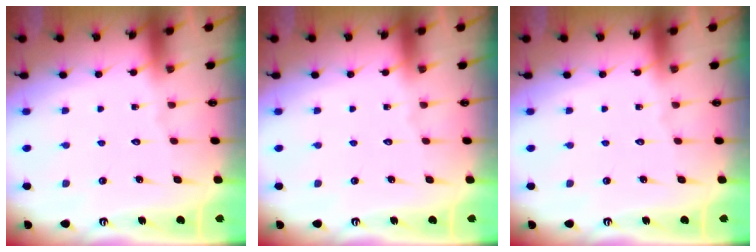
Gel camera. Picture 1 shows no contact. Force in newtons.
{"total": 0.0}
{"total": 0.0}